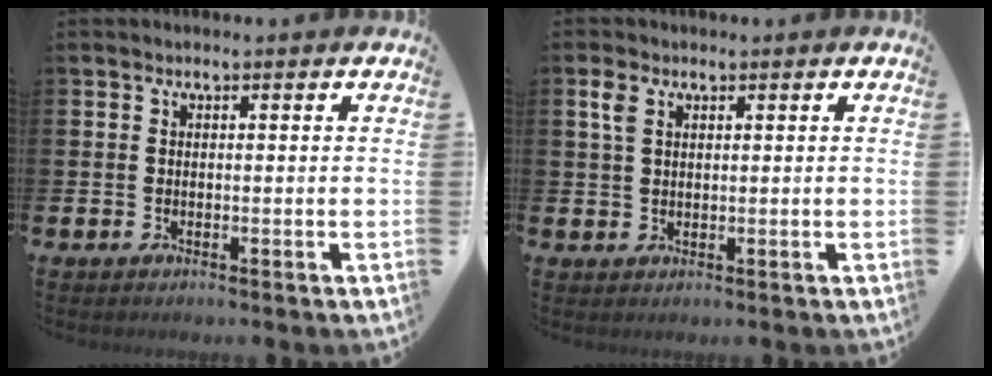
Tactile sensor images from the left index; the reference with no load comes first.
{"total": 2.5, "force": [1.6, 1.4, 1.4], "torque": [-0.012, -0.003, 0.024]}